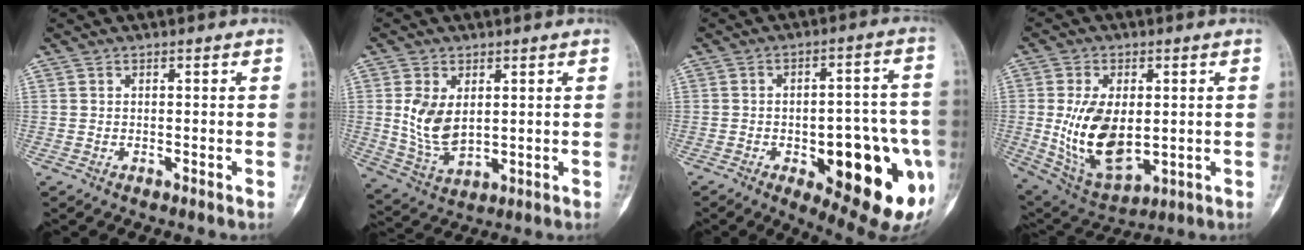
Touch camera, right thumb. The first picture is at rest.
{"total": 8.6, "force": [1.6, 5.3, 6.7], "torque": [-0.120, -0.016, 0.048]}
{"total": 24.8, "force": [-7.5, 9.3, 21.8], "torque": [-0.222, 0.019, -0.075]}
{"total": 13.2, "force": [0.2, 7.9, 10.5], "torque": [-0.174, -0.013, 0.027]}